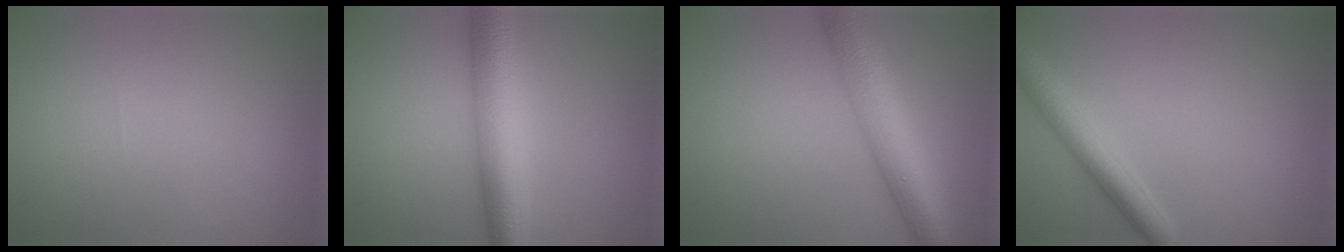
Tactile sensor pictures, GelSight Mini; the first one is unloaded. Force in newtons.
{"total": 6.6, "press": 6.6, "slide": 0.1}
{"total": 8.2, "press": 8.2, "slide": 0.4}
{"total": 3.8, "press": 3.8, "slide": 0.1}